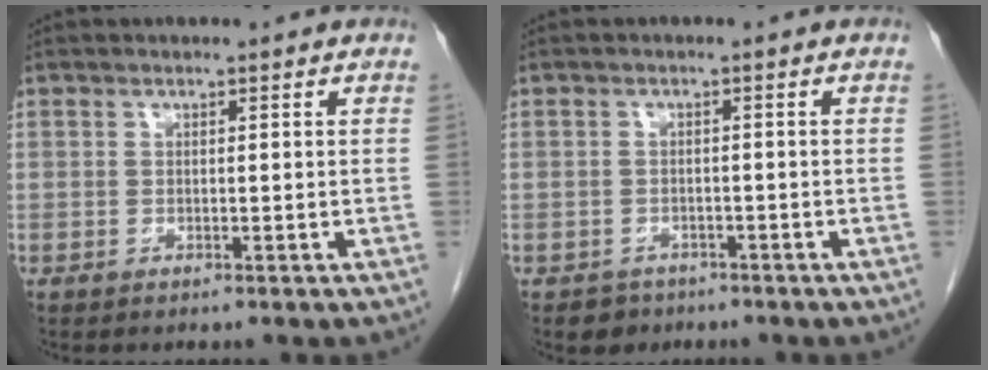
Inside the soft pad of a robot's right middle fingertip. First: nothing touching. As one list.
[{"total": 2.4, "force": [-1.6, 1.7, 0.2], "torque": [-0.009, 0.007, -0.021]}]